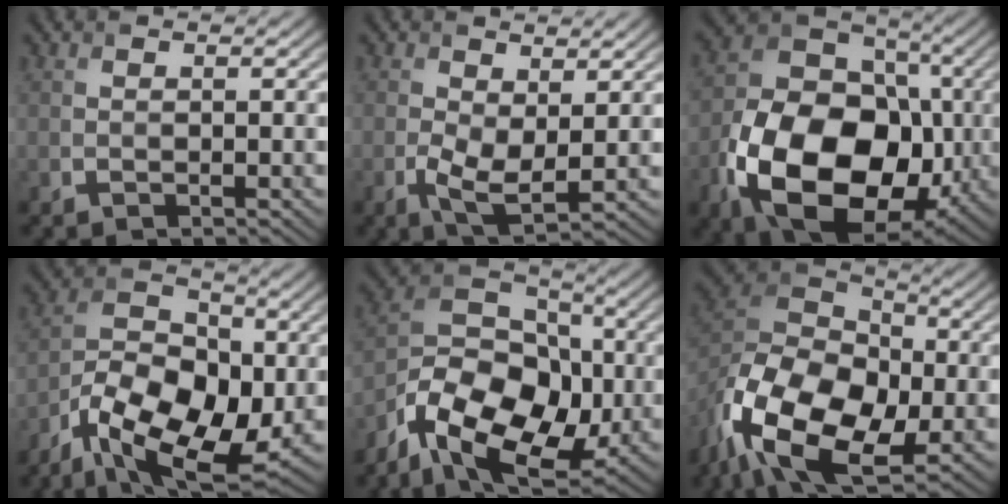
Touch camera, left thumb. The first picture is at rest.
{"total": 5.0, "force": [0.0, 2.6, 4.2], "torque": [-0.101, -0.011, 0.003]}
{"total": 18.5, "force": [-5.2, 13.0, 12.1], "torque": [-0.239, -0.052, -0.085]}
{"total": 13.5, "force": [-5.7, 7.4, 9.7], "torque": [-0.183, -0.018, -0.113]}
{"total": 14.7, "force": [-5.9, 9.2, 9.8], "torque": [-0.202, -0.025, -0.118]}
{"total": 18.0, "force": [-7.7, 11.1, 11.9], "torque": [-0.286, -0.023, -0.141]}